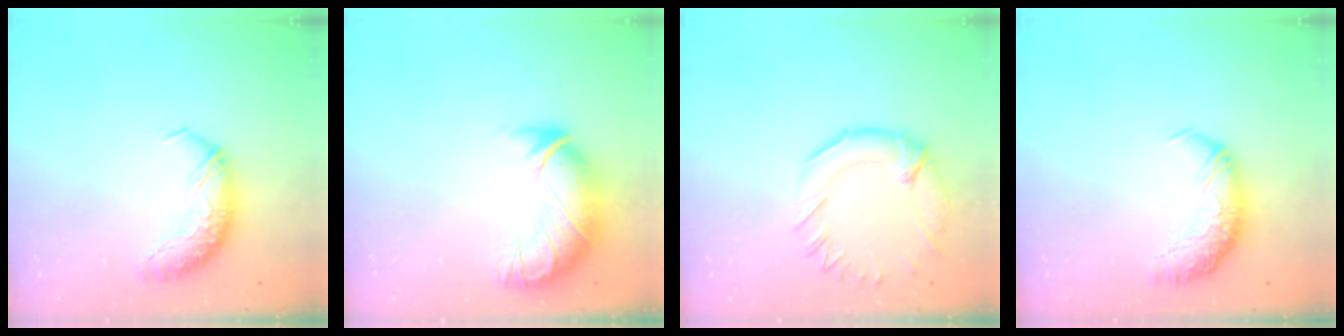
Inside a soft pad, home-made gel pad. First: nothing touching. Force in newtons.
{"total": 3.0, "press": 0.4, "slide": 3.0}
{"total": 1.3, "press": 0.6, "slide": 1.1}
{"total": 2.4, "press": 1.1, "slide": 2.1}